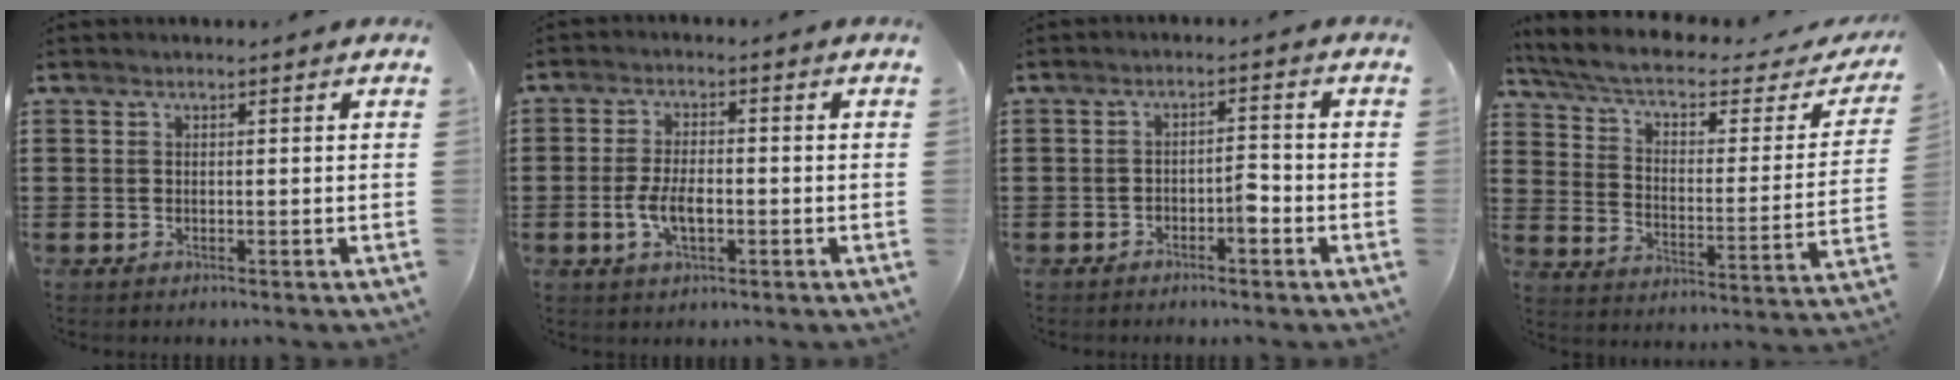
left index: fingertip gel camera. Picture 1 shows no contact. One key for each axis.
{"total": 5.1, "fx": -1.2, "fy": 2.3, "fz": 4.4, "tx": -0.098, "ty": 0.001, "tz": -0.027}
{"total": 2.9, "fx": -1.8, "fy": 1.1, "fz": 2.0, "tx": -0.040, "ty": 0.006, "tz": -0.036}
{"total": 5.7, "fx": 4.2, "fy": 1.3, "fz": 3.6, "tx": -0.091, "ty": -0.033, "tz": 0.068}